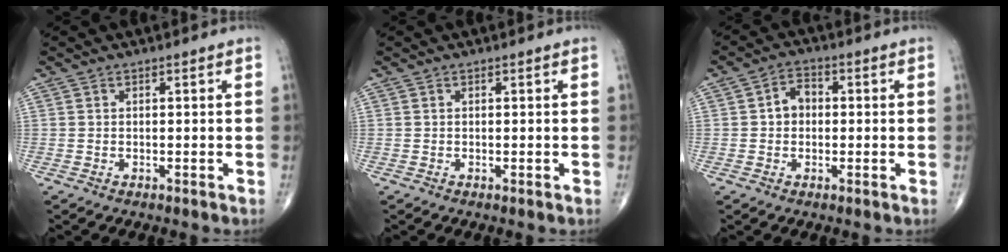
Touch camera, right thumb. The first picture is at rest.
{"total": 0.0}
{"total": 4.2, "force": [0.0, 3.4, 2.5], "torque": [-0.026, 0.017, -0.008]}